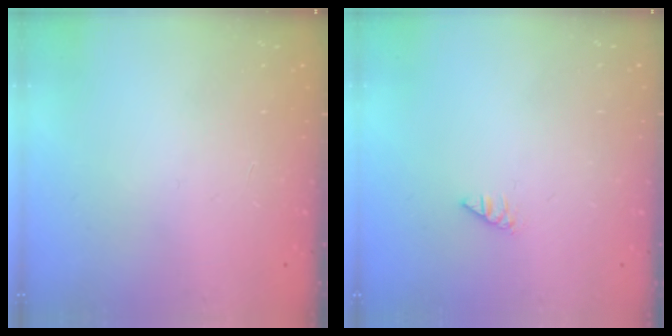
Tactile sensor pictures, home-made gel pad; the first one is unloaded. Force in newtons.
{"total": 0.0}